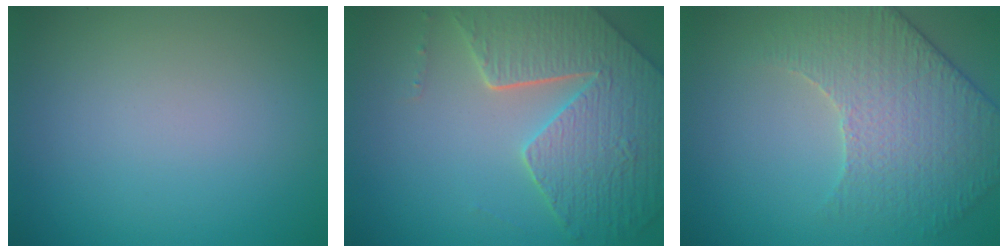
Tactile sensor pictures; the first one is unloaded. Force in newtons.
{"total": 7.8, "press": 5.7, "slide": 5.3}
{"total": 4.3, "press": 4.2, "slide": 0.9}